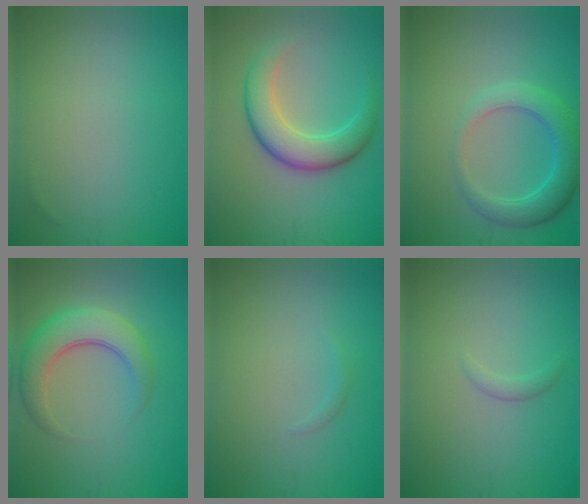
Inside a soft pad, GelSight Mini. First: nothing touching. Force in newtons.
{"total": 5.5, "press": 5.5, "slide": 0.1}
{"total": 4.3, "press": 4.3, "slide": 0.3}
{"total": 5.1, "press": 5.1, "slide": 0.1}
{"total": 0.5, "press": 0.5, "slide": 0.1}
{"total": 0.8, "press": 0.8, "slide": 0.1}